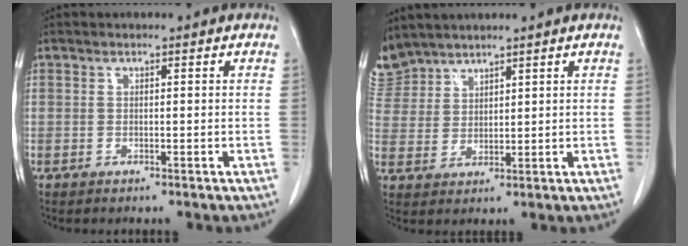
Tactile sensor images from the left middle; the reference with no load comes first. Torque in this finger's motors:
{"motor_torque": [1.07, -1.07, 0.10, -0.03]}